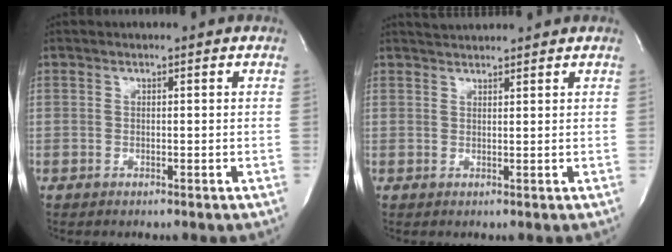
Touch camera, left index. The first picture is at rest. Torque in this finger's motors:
{"motor_torque": [0.14, -0.08, 0.02, 0.00]}